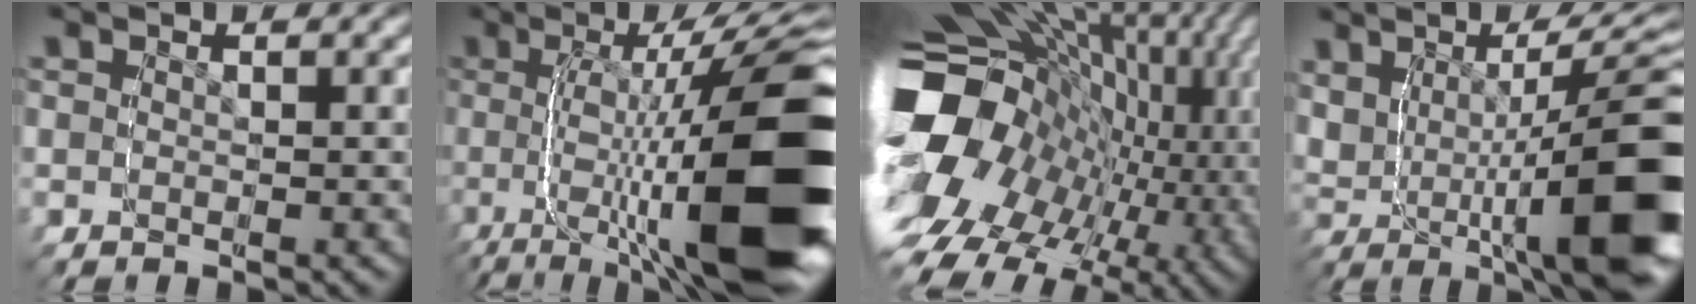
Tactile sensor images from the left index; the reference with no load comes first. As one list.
[{"total": 16.6, "force": [-3.3, 5.7, 15.3], "torque": [-0.221, -0.002, -0.042]}, {"total": 23.5, "force": [-1.4, 16.8, 16.3], "torque": [-0.244, -0.023, -0.016]}, {"total": 13.8, "force": [0.8, 5.5, 12.6], "torque": [-0.178, 0.025, 0.008]}]